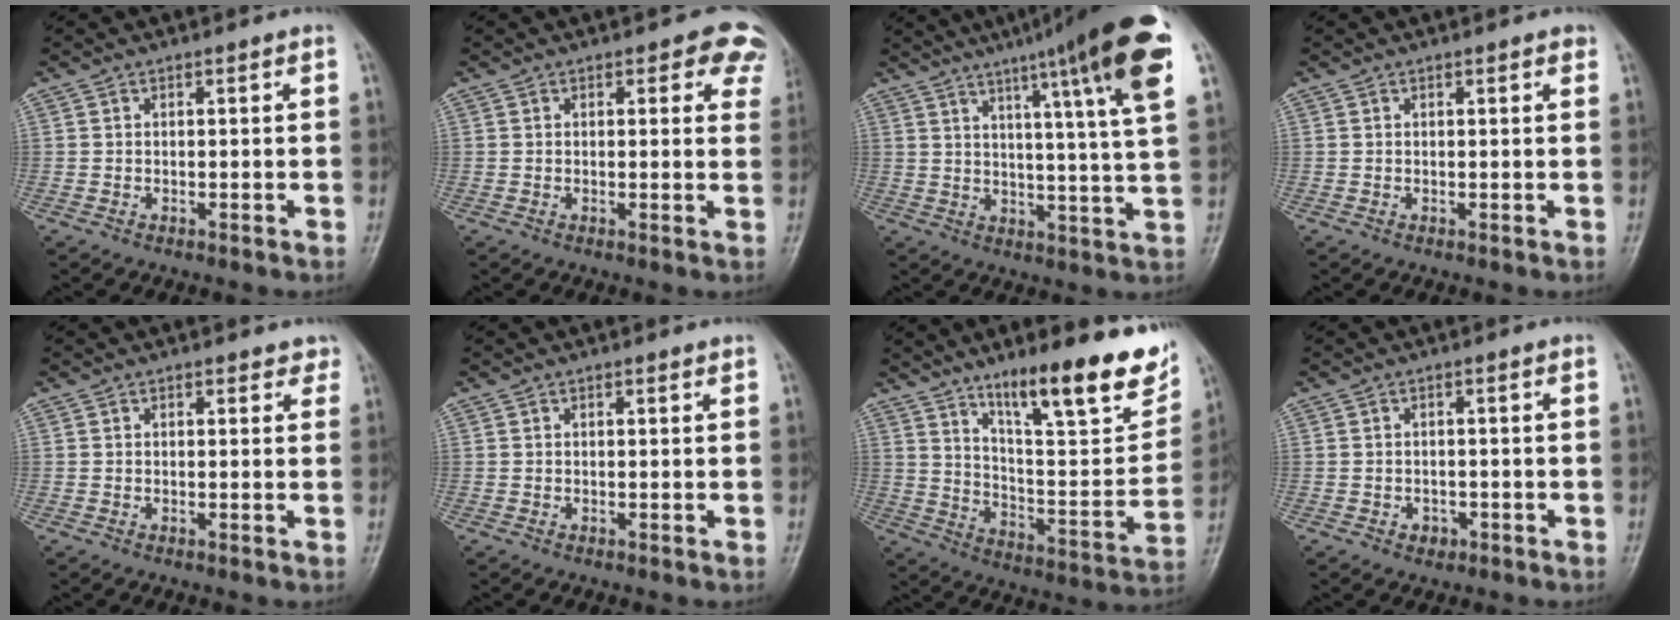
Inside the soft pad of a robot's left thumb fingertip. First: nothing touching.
{"total": 6.0, "force": [3.8, 3.3, 3.3], "torque": [0.006, -0.013, 0.027]}
{"total": 19.4, "force": [10.8, 1.0, 16.2], "torque": [-0.221, -0.028, 0.136]}
{"total": 1.2, "force": [0.7, 0.4, 0.8], "torque": [-0.009, -0.001, 0.006]}
{"total": 2.1, "force": [1.5, 1.2, 0.8], "torque": [0.016, -0.004, 0.011]}
{"total": 0.6, "force": [0.4, 0.2, 0.3], "torque": [-0.005, -0.002, 0.005]}
{"total": 22.6, "force": [14.3, 5.3, 16.7], "torque": [-0.208, -0.066, 0.230]}
{"total": 1.9, "force": [-0.9, 1.5, 0.7], "torque": [-0.003, 0.006, -0.008]}